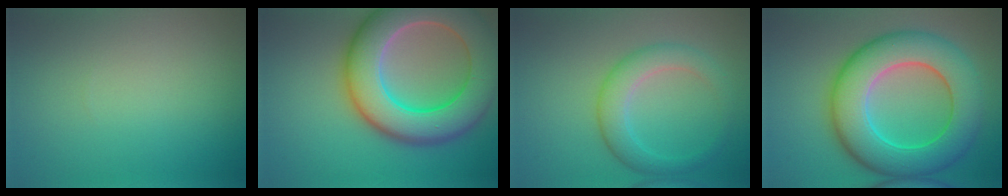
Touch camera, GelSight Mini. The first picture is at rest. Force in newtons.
{"total": 11.9, "press": 11.9, "slide": 0.9}
{"total": 3.6, "press": 3.6, "slide": 0.1}
{"total": 10.4, "press": 10.4, "slide": 0.1}